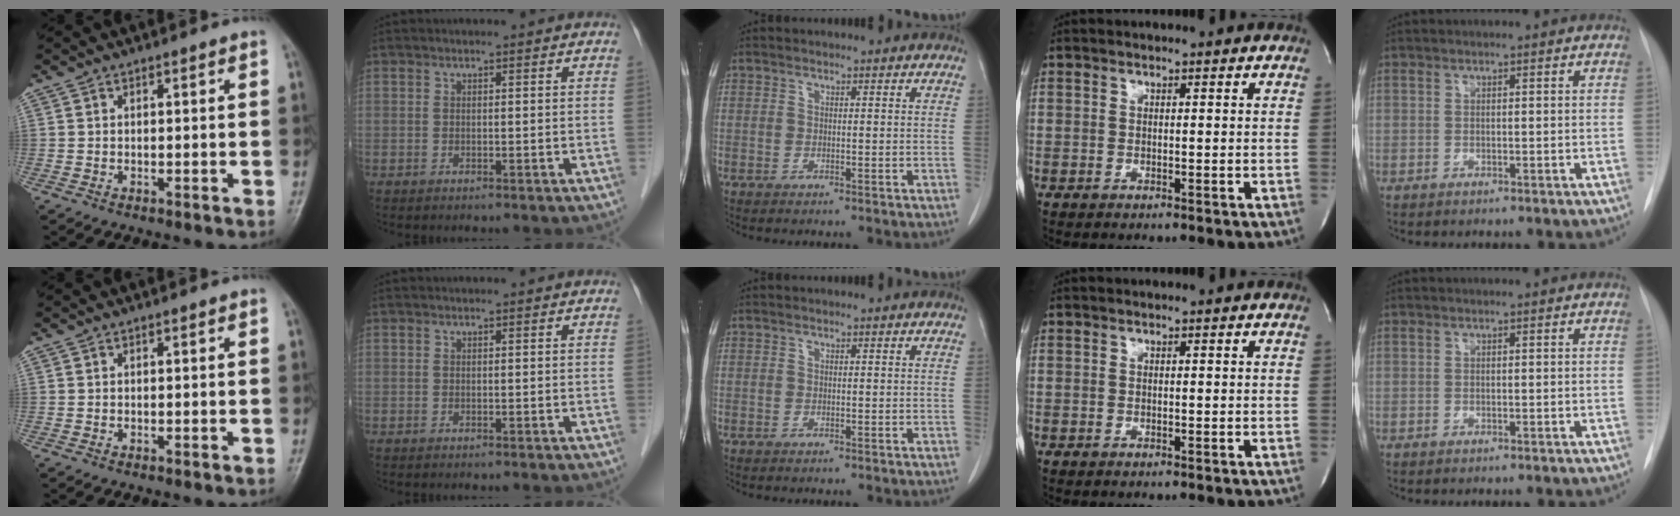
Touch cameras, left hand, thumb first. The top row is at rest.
{}